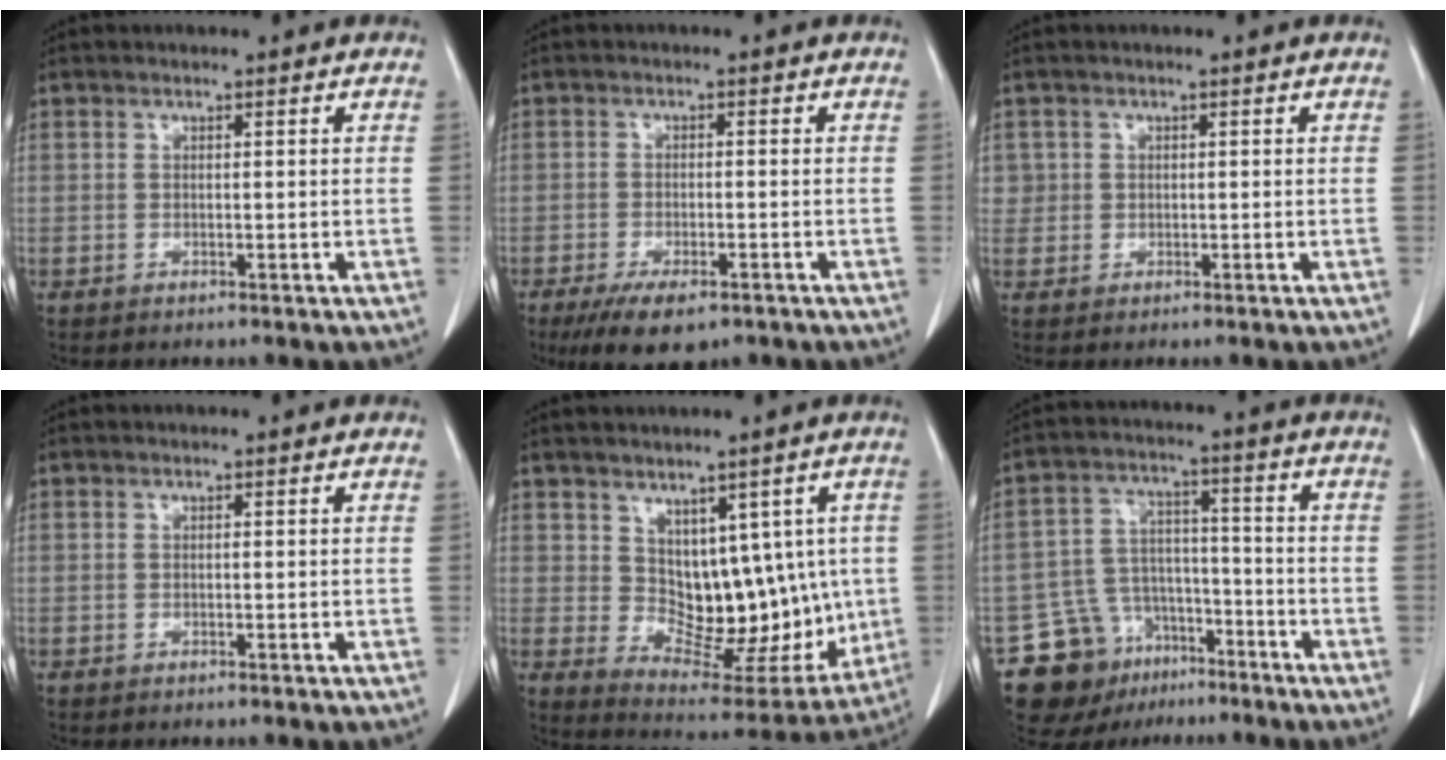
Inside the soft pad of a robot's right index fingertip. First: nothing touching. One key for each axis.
{"total": 7.4, "fx": -4.9, "fy": 2.7, "fz": 4.8, "tx": -0.078, "ty": -0.012, "tz": -0.078}
{"total": 1.9, "fx": 0.5, "fy": 1.8, "fz": 0.0, "tx": 0.018, "ty": 0.005, "tz": 0.006}
{"total": 0.0}
{"total": 12.8, "fx": 1.5, "fy": 7.8, "fz": 10.0, "tx": -0.108, "ty": 0.010, "tz": 0.050}
{"total": 12.5, "fx": -8.2, "fy": 8.5, "fz": 4.2, "tx": -0.077, "ty": 0.039, "tz": -0.128}